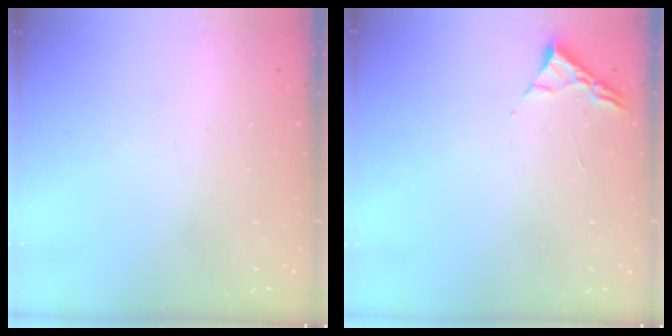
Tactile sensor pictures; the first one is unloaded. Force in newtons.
{"total": 3.0, "press": 2.9, "slide": 0.4}